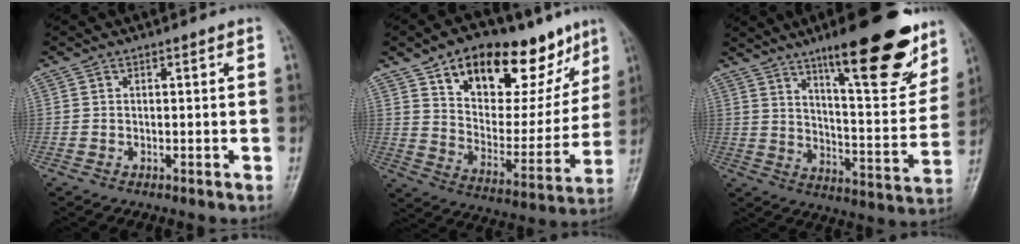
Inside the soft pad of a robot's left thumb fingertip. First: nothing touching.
{"total": 24.5, "force": [14.3, 12.4, 15.6], "torque": [-0.177, -0.037, 0.228]}
{"total": 22.4, "force": [14.1, 5.8, 16.5], "torque": [-0.191, -0.068, 0.212]}